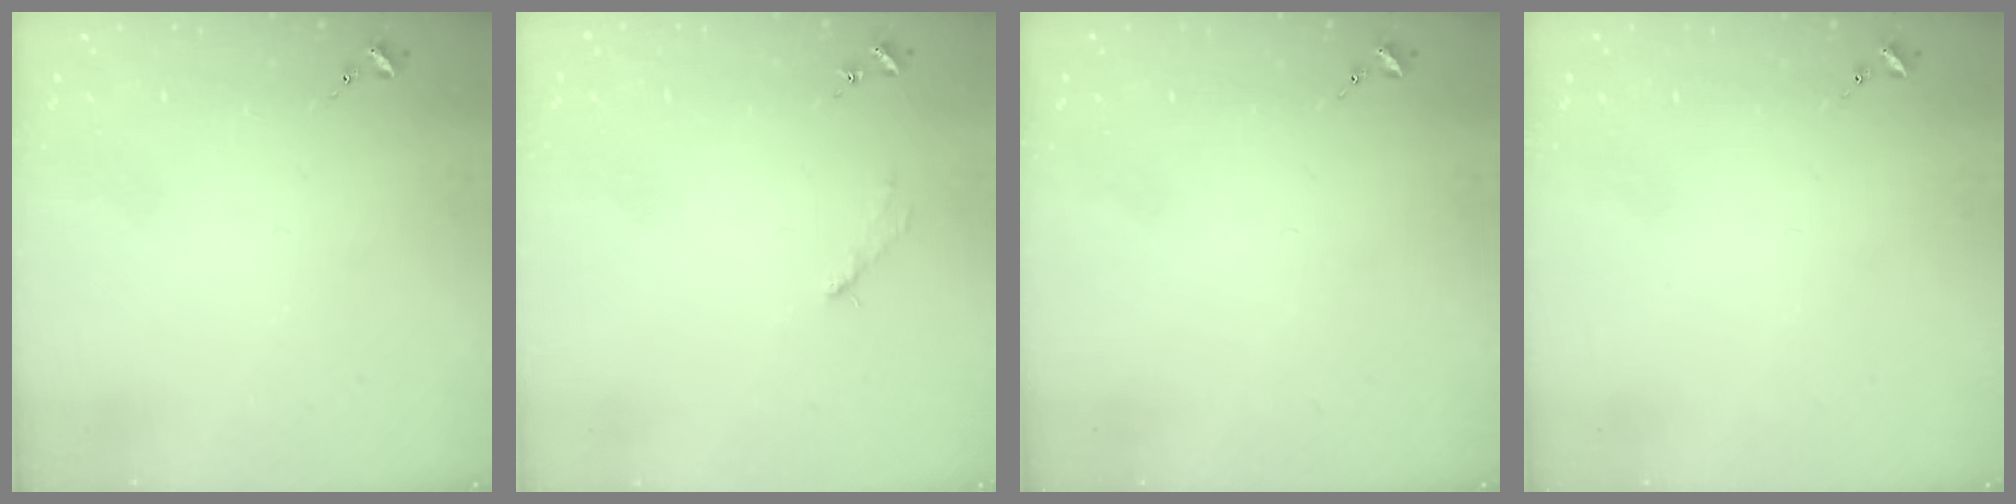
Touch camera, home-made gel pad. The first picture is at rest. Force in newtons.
{"total": 2.6, "press": 2.6, "slide": 0.3}
{"total": 0.0}
{"total": 0.0}